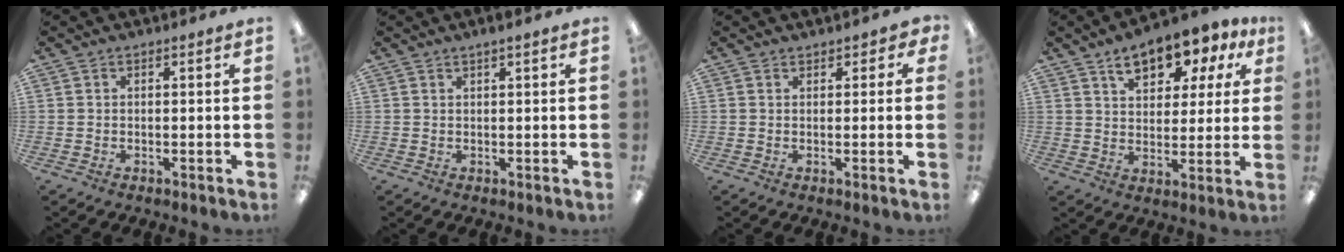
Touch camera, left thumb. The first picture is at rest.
{"total": 1.6, "force": [1.1, 0.1, 1.2], "torque": [-0.024, 0.002, 0.019]}
{"total": 1.9, "force": [1.4, 1.1, 0.7], "torque": [-0.006, -0.001, 0.024]}
{"total": 11.7, "force": [7.8, 5.9, 6.5], "torque": [-0.096, -0.032, 0.137]}